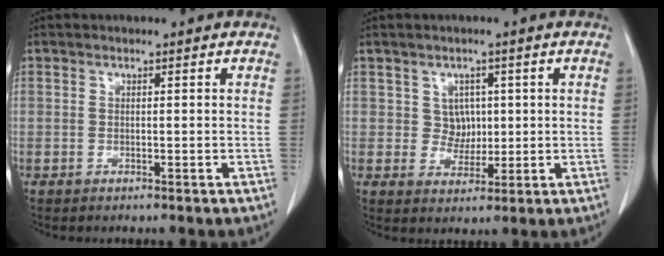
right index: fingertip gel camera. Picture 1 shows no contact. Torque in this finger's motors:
{"motor_torque": [-0.01, 0.01, 0.00, 0.00]}